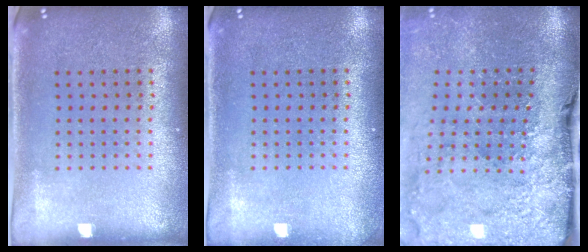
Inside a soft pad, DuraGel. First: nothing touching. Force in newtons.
{"total": 0.7, "press": 0.7, "slide": 0.0}
{"total": 4.7, "press": 3.6, "slide": 3.0}